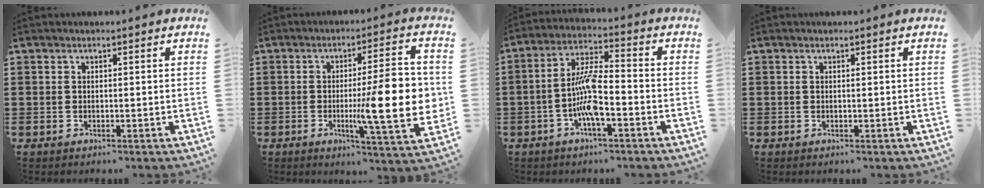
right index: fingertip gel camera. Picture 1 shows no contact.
{"total": 14.8, "force": [-0.7, 3.1, 14.4], "torque": [-0.206, -0.014, -0.014]}
{"total": 8.7, "force": [-2.7, 2.5, 7.9], "torque": [-0.166, -0.002, -0.054]}
{"total": 0.0}